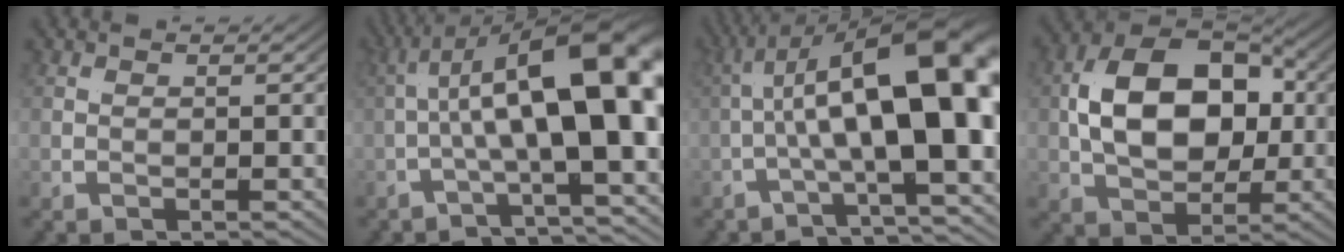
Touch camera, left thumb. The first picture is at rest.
{"total": 12.1, "force": [-0.7, 2.9, 11.8], "torque": [-0.173, 0.030, -0.034]}
{"total": 13.6, "force": [-0.8, 3.6, 13.1], "torque": [-0.187, 0.027, -0.036]}
{"total": 12.4, "force": [0.3, 8.3, 9.2], "torque": [-0.193, -0.021, 0.008]}